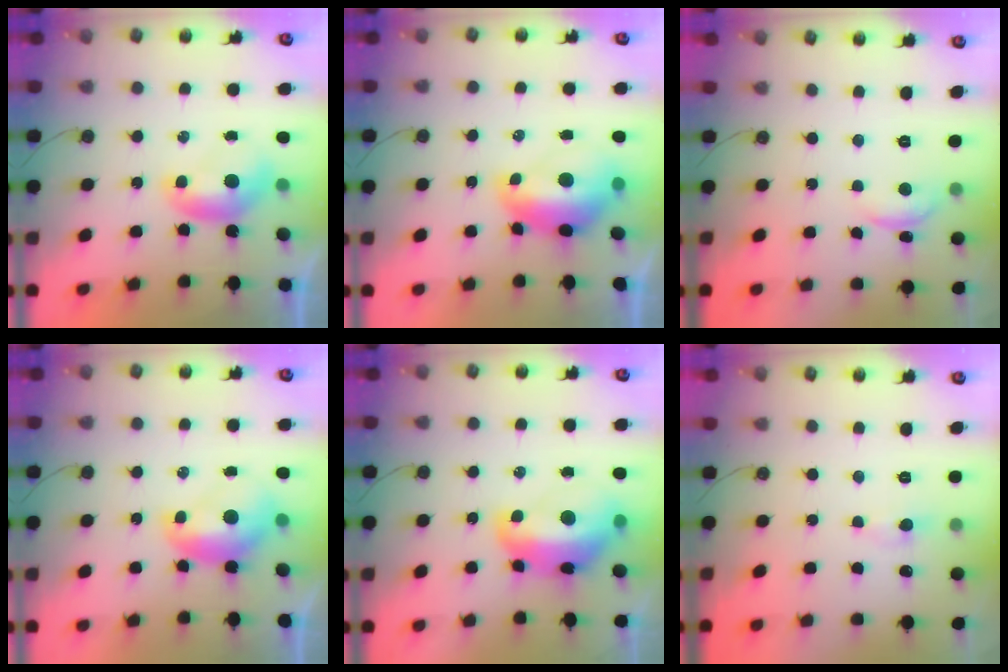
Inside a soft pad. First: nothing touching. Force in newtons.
{"total": 3.3, "press": 3.2, "slide": 0.7}
{"total": 1.1, "press": 0.9, "slide": 0.7}
{"total": 2.0, "press": 2.0, "slide": 0.2}
{"total": 8.2, "press": 8.1, "slide": 1.2}
{"total": 0.0}